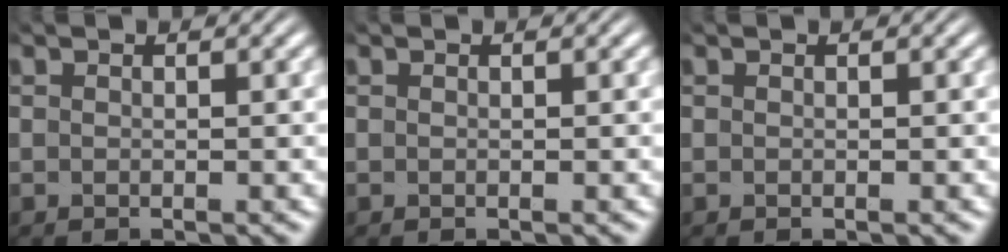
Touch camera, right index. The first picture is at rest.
{"total": 0.0}
{"total": 0.0}